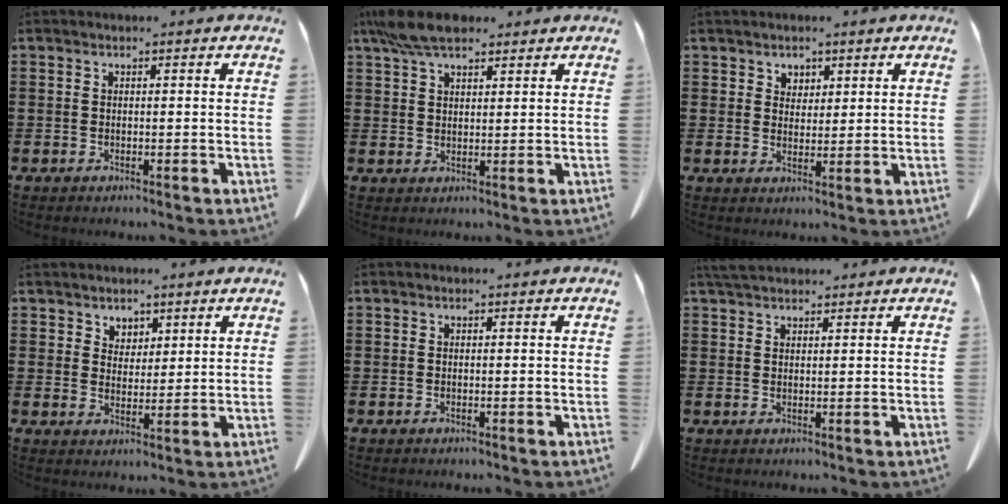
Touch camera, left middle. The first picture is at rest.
{"total": 6.4, "force": [5.0, 2.1, 3.5], "torque": [-0.083, -0.002, 0.094]}
{"total": 2.6, "force": [2.0, 1.7, 0.2], "torque": [-0.003, 0.004, 0.037]}
{"total": 3.4, "force": [2.7, 2.1, 0.0], "torque": [-0.004, -0.001, 0.050]}
{"total": 0.0}
{"total": 3.0, "force": [2.7, 0.7, 1.1], "torque": [-0.029, 0.001, 0.052]}